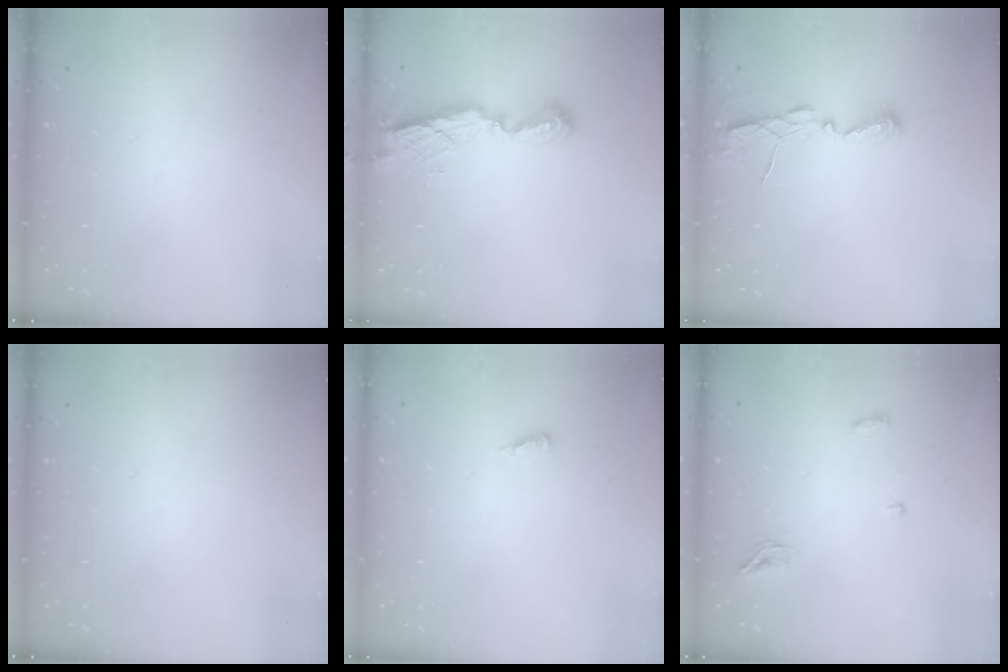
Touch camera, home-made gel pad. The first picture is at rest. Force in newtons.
{"total": 7.9, "press": 7.8, "slide": 0.3}
{"total": 4.9, "press": 4.9, "slide": 0.3}
{"total": 0.0}
{"total": 3.7, "press": 3.7, "slide": 0.5}
{"total": 4.3, "press": 4.0, "slide": 1.4}